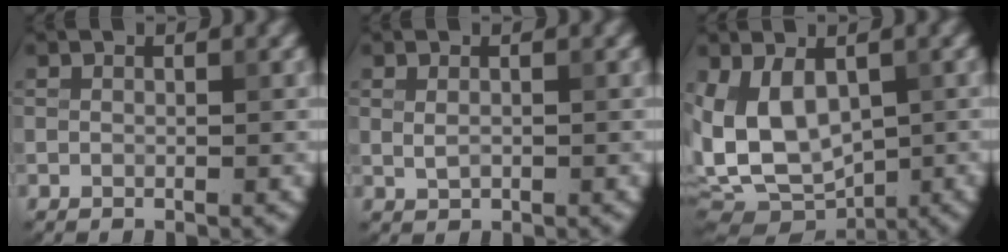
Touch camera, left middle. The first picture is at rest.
{"total": 0.9, "force": [0.2, 0.5, 0.7], "torque": [-0.019, -0.003, 0.005]}
{"total": 9.0, "force": [-0.6, 5.3, 7.2], "torque": [-0.146, -0.007, -0.008]}